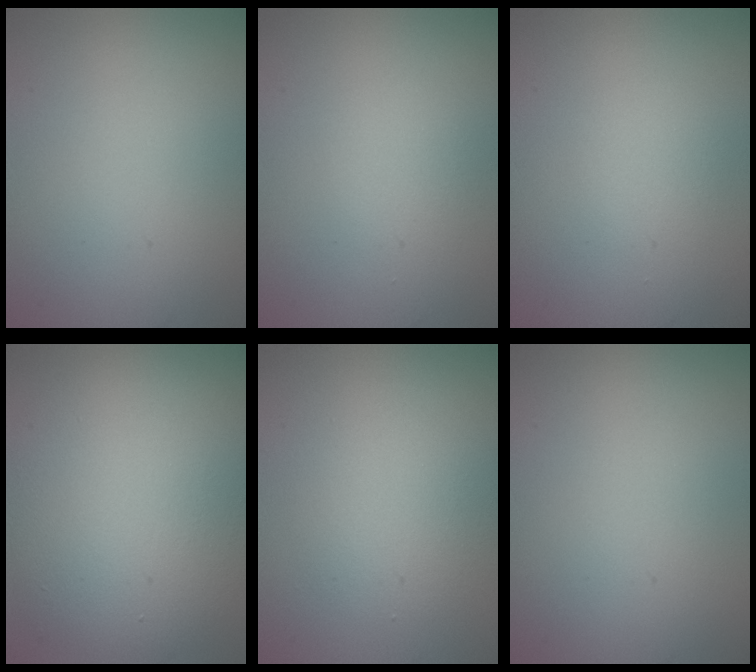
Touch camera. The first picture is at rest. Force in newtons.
{"total": 1.3, "press": 1.3, "slide": 0.0}
{"total": 1.1, "press": 1.1, "slide": 0.0}
{"total": 10.1, "press": 10.1, "slide": 0.5}
{"total": 3.4, "press": 3.4, "slide": 0.2}
{"total": 0.0}